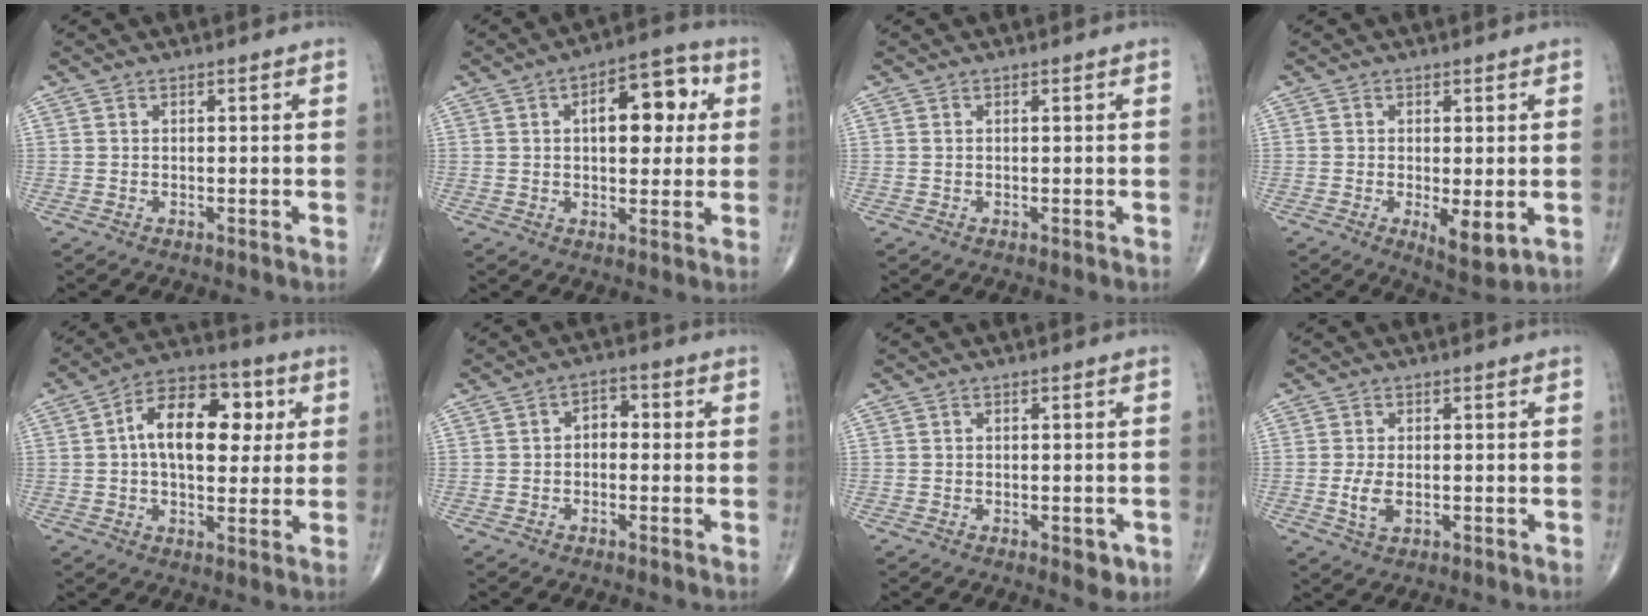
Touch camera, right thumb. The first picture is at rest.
{"total": 12.0, "force": [2.8, 6.3, 9.8], "torque": [-0.100, 0.014, 0.034]}
{"total": 0.0}
{"total": 5.6, "force": [-1.1, 2.0, 5.0], "torque": [-0.078, -0.018, -0.013]}
{"total": 15.5, "force": [2.7, 9.1, 12.2], "torque": [-0.161, 0.019, 0.034]}
{"total": 3.4, "force": [-0.3, 2.4, 2.4], "torque": [-0.017, 0.016, -0.017]}
{"total": 3.0, "force": [-1.2, 1.5, 2.3], "torque": [-0.016, 0.000, -0.012]}
{"total": 3.7, "force": [-0.6, 2.0, 3.1], "torque": [-0.065, -0.006, -0.010]}